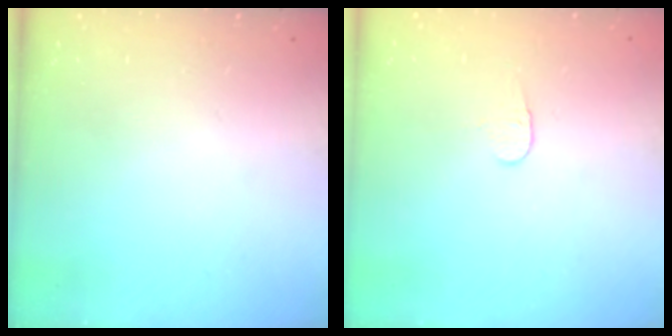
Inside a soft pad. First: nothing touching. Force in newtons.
{"total": 3.8, "press": 3.8, "slide": 0.3}